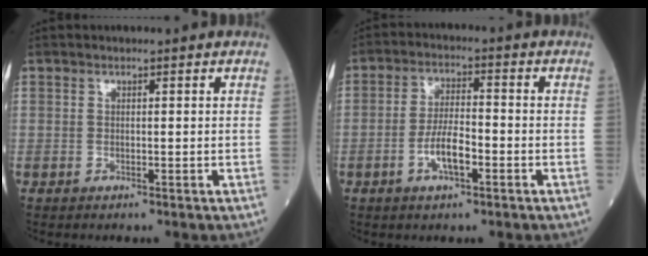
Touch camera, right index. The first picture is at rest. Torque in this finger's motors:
{"motor_torque": [0.52, -0.02, 0.47, 0.10]}